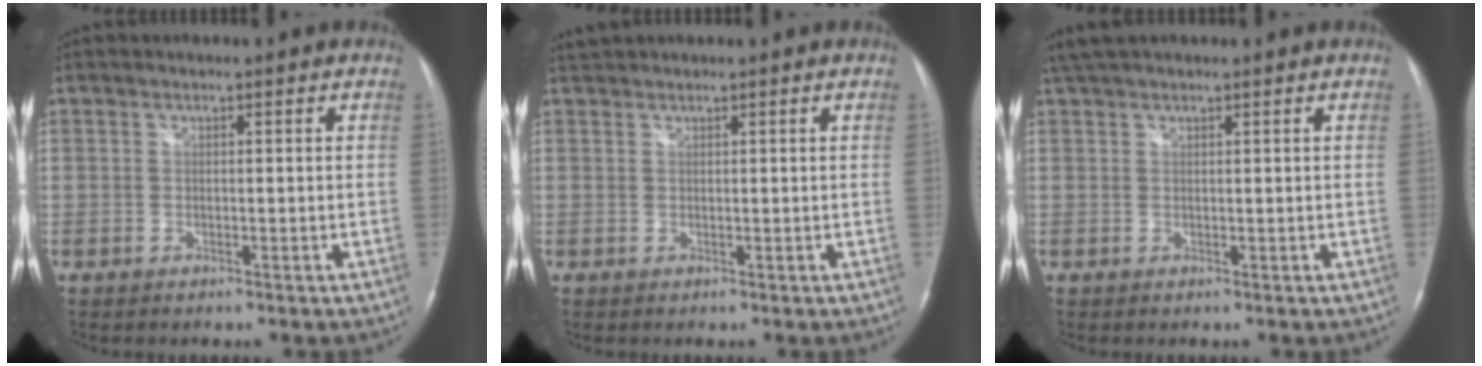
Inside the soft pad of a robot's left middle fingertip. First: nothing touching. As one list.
[{"total": 1.3, "force": [1.3, 0.2, 0.1], "torque": [-0.010, 0.017, 0.029]}, {"total": 4.1, "force": [3.4, 0.9, 2.0], "torque": [-0.041, 0.033, 0.065]}]